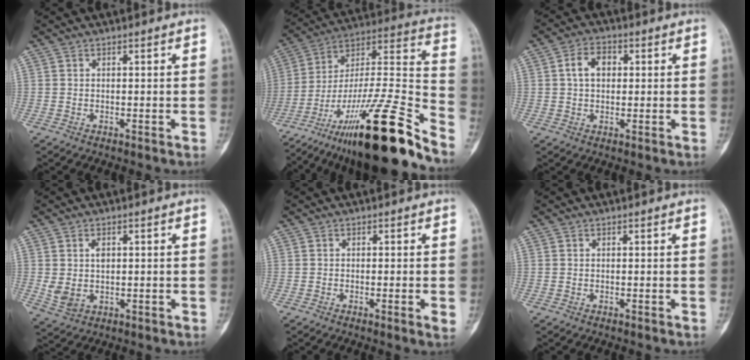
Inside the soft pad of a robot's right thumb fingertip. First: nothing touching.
{"total": 30.3, "force": [-20.6, 4.9, 21.7], "torque": [-0.313, 0.081, -0.343]}
{"total": 5.4, "force": [0.9, 3.8, 3.7], "torque": [-0.056, 0.012, 0.012]}
{"total": 5.4, "force": [0.7, 3.6, 4.0], "torque": [-0.073, -0.005, 0.023]}
{"total": 2.3, "force": [-0.5, 0.2, 2.2], "torque": [-0.039, -0.007, -0.007]}
{"total": 0.0}